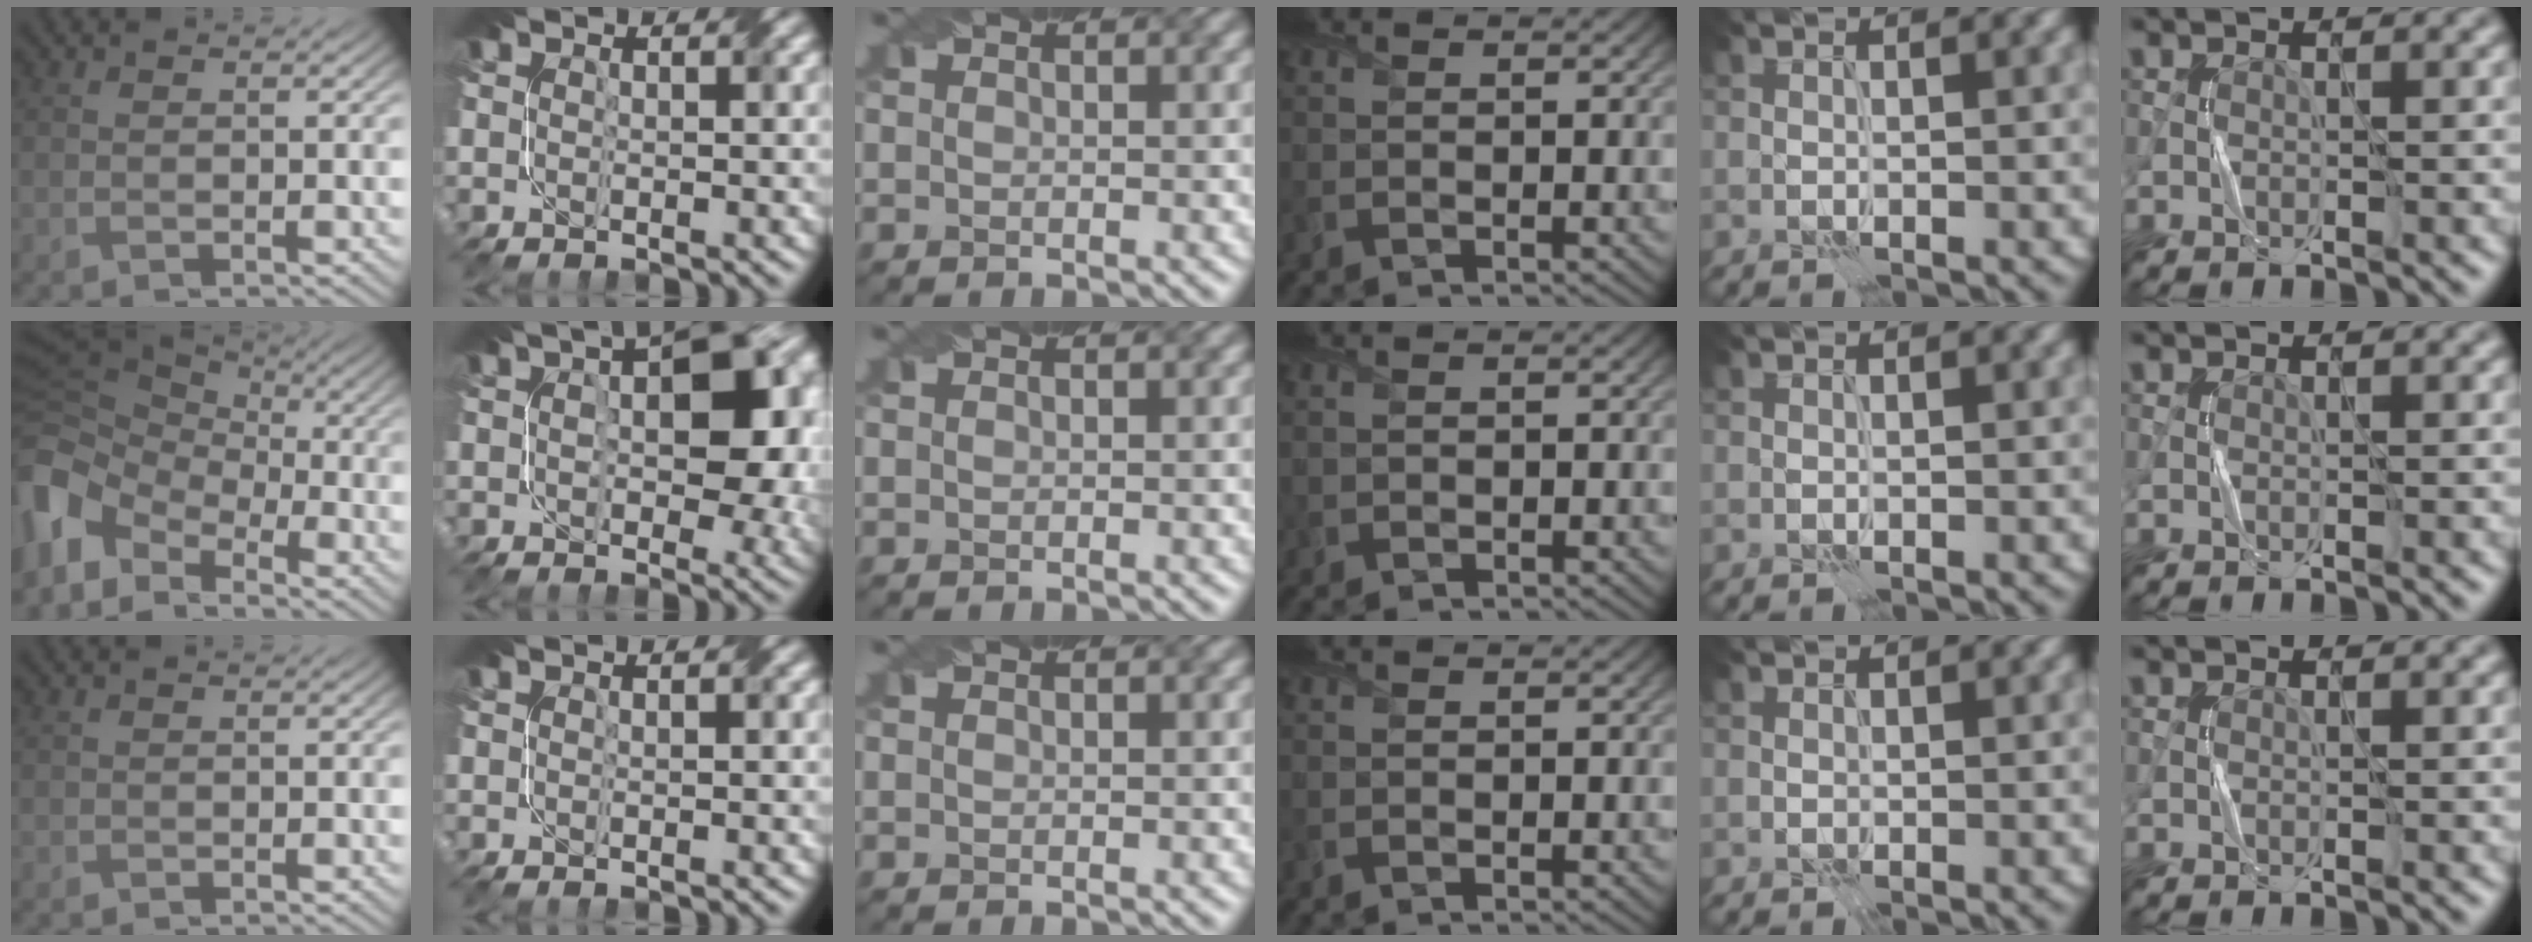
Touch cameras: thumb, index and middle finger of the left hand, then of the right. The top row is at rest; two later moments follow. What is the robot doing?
{"motion": "fold", "object": "napkin"}